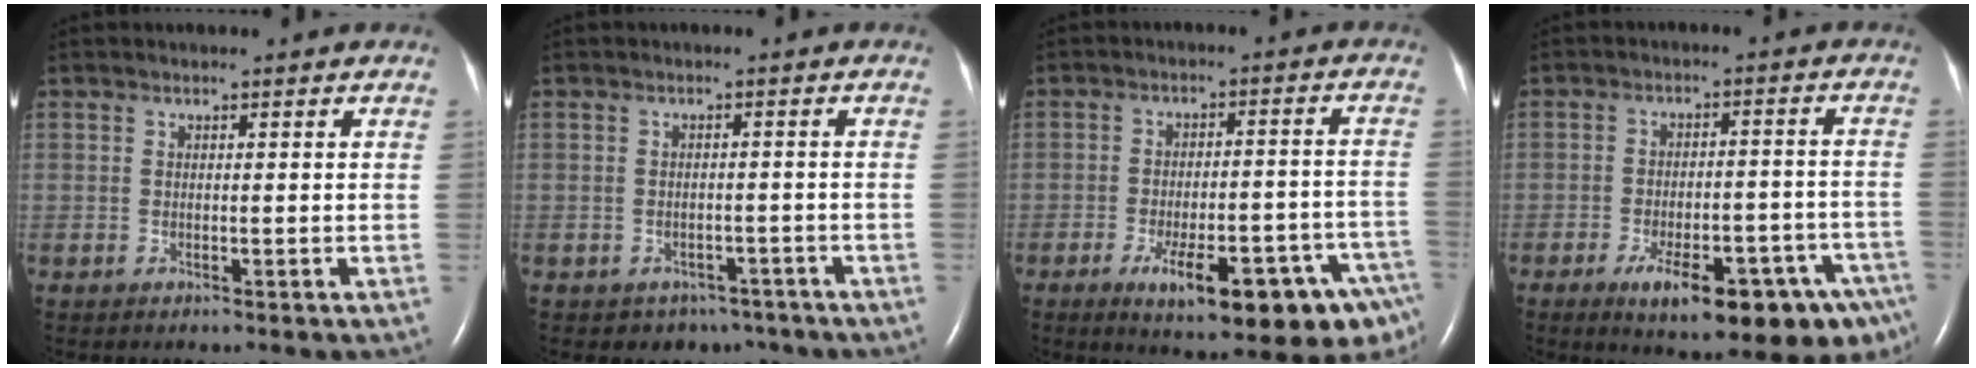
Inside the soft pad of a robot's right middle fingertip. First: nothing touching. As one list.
[{"total": 4.4, "force": [-3.3, 2.9, 0.2], "torque": [0.002, 0.015, -0.038]}, {"total": 16.7, "force": [-9.8, 3.5, 13.1], "torque": [-0.116, 0.014, -0.129]}, {"total": 16.9, "force": [-10.4, 4.9, 12.4], "torque": [-0.107, 0.017, -0.138]}]